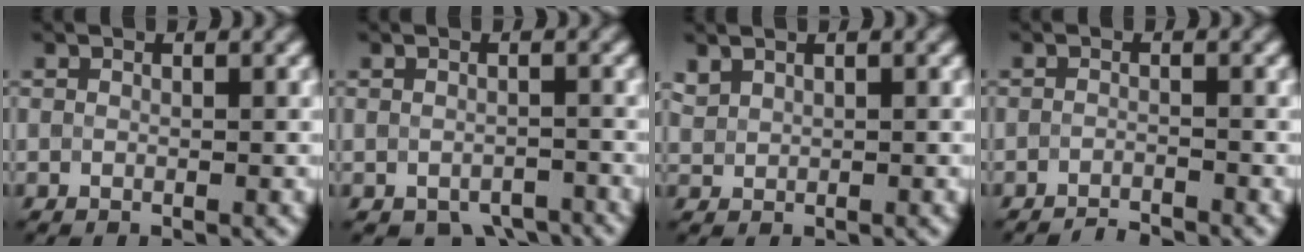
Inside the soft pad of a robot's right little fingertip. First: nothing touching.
{"total": 2.8, "force": [-2.2, 1.4, 1.1], "torque": [-0.009, -0.011, -0.028]}
{"total": 1.0, "force": [0.9, 0.4, 0.1], "torque": [-0.006, 0.003, 0.025]}
{"total": 1.8, "force": [-1.7, 0.2, 0.6], "torque": [0.001, -0.002, -0.033]}